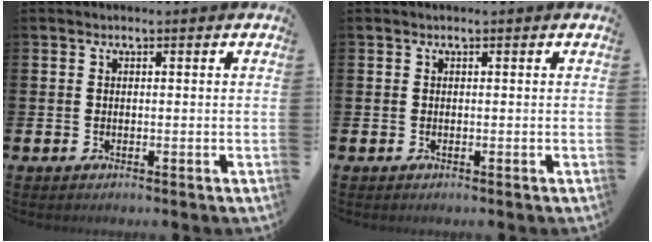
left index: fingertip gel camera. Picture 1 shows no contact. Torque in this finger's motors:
{"motor_torque": [-0.01, 0.01, 0.00, 0.00]}